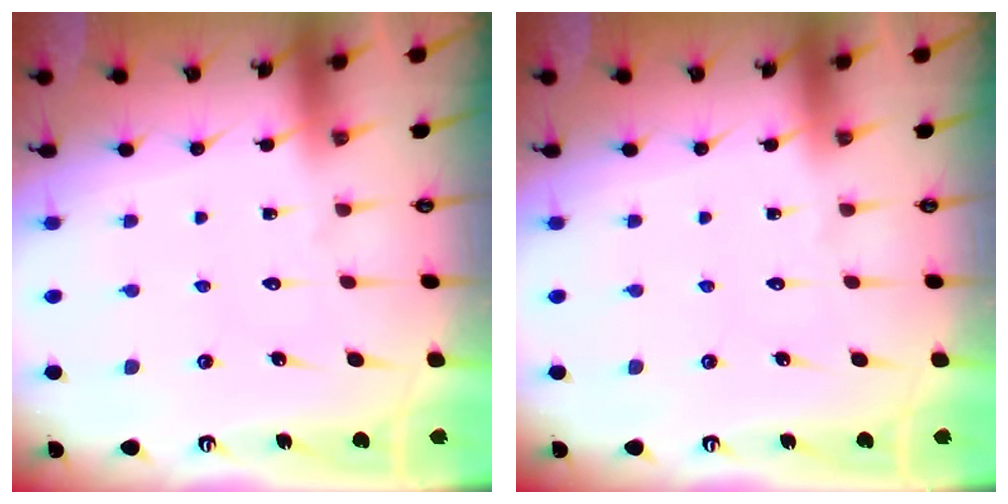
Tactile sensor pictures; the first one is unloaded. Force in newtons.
{"total": 0.0}